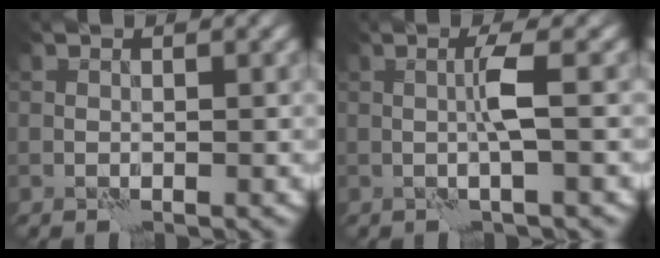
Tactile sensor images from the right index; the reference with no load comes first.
{"total": 2.0, "force": [-0.2, -0.5, 1.9], "torque": [-0.042, 0.004, -0.005]}